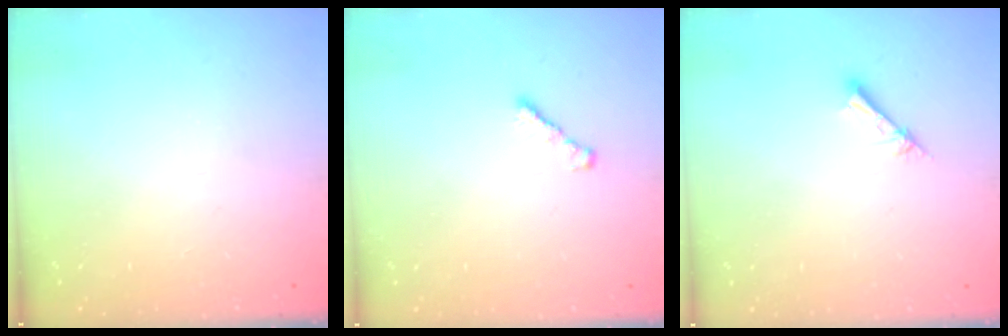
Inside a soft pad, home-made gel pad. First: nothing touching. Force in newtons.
{"total": 2.4, "press": 2.3, "slide": 0.6}
{"total": 1.5, "press": 1.5, "slide": 0.1}